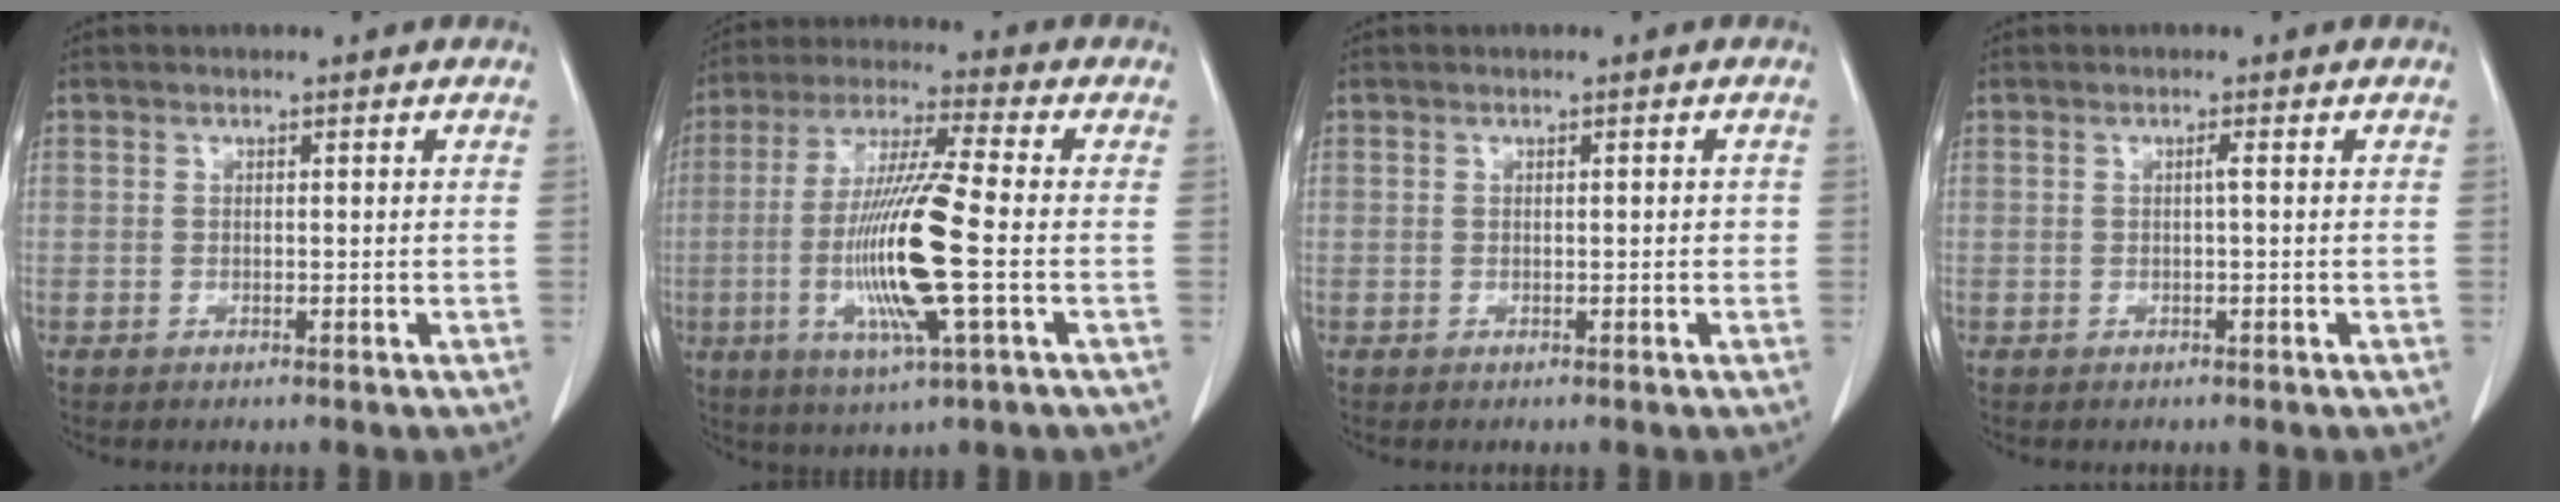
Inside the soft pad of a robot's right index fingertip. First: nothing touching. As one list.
[{"total": 14.7, "force": [-2.6, 0.3, 14.4], "torque": [-0.289, -0.013, -0.053]}, {"total": 0.9, "force": [0.0, 0.3, 0.8], "torque": [-0.011, 0.001, 0.002]}, {"total": 0.6, "force": [0.0, -0.1, 0.6], "torque": [-0.007, 0.001, 0.000]}]